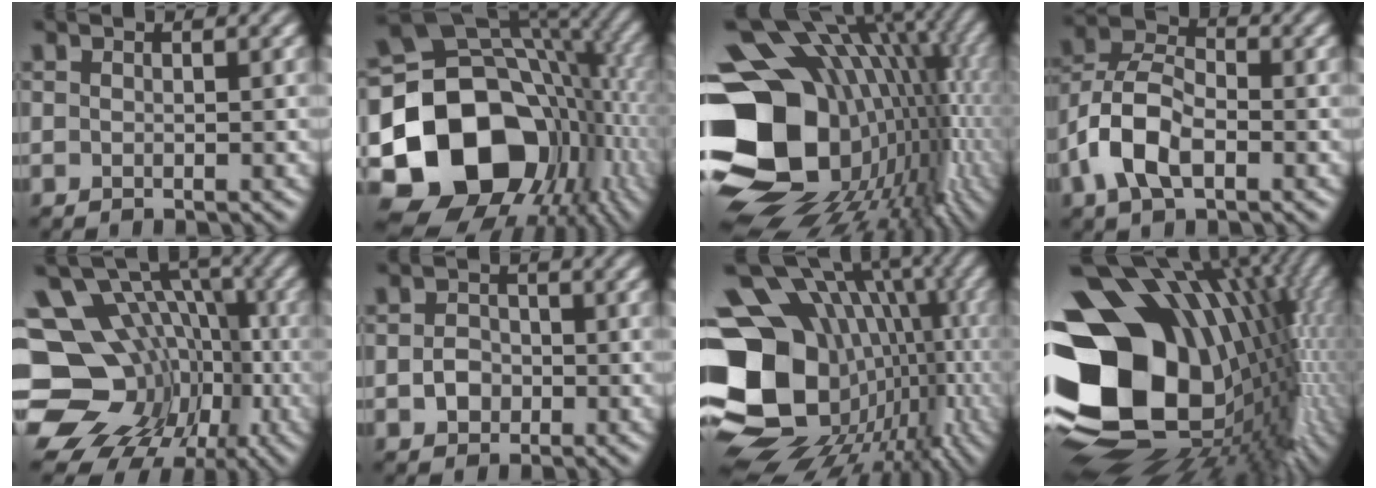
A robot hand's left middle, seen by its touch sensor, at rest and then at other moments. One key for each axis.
{"total": 18.8, "fx": -4.5, "fy": 14.3, "fz": 11.4, "tx": -0.222, "ty": -0.015, "tz": -0.077}
{"total": 20.7, "fx": -0.6, "fy": 15.4, "fz": 13.9, "tx": -0.270, "ty": -0.011, "tz": 0.018}
{"total": 6.7, "fx": -2.3, "fy": 3.9, "fz": 5.0, "tx": -0.107, "ty": 0.010, "tz": -0.054}
{"total": 16.8, "fx": -3.8, "fy": 13.4, "fz": 9.4, "tx": -0.159, "ty": -0.004, "tz": -0.051}
{"total": 2.1, "fx": -0.5, "fy": 1.8, "fz": 1.0, "tx": -0.015, "ty": -0.002, "tz": -0.014}
{"total": 19.5, "fx": -2.3, "fy": 15.3, "fz": 11.8, "tx": -0.198, "ty": 0.008, "tz": -0.014}
{"total": 20.9, "fx": 0.1, "fy": 15.2, "fz": 14.3, "tx": -0.277, "ty": -0.027, "tz": 0.025}